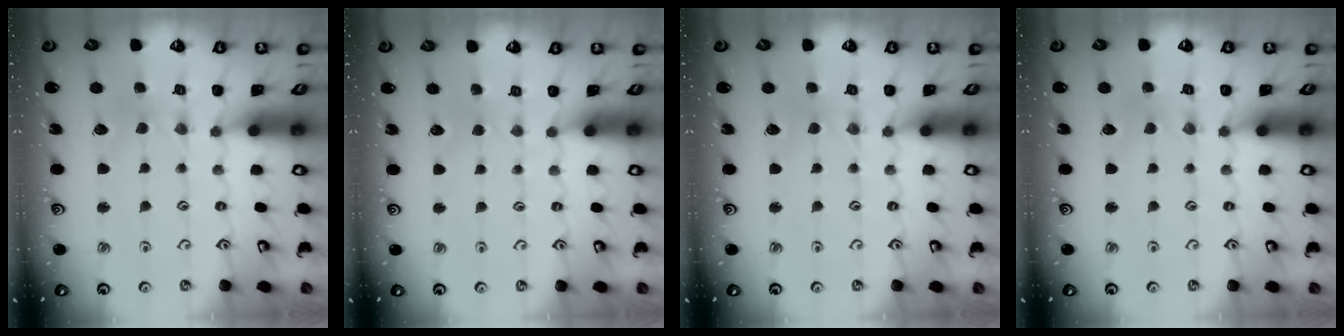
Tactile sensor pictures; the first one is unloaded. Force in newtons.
{"total": 2.0, "press": 1.9, "slide": 0.3}
{"total": 0.9, "press": 0.9, "slide": 0.2}
{"total": 1.5, "press": 1.5, "slide": 0.3}